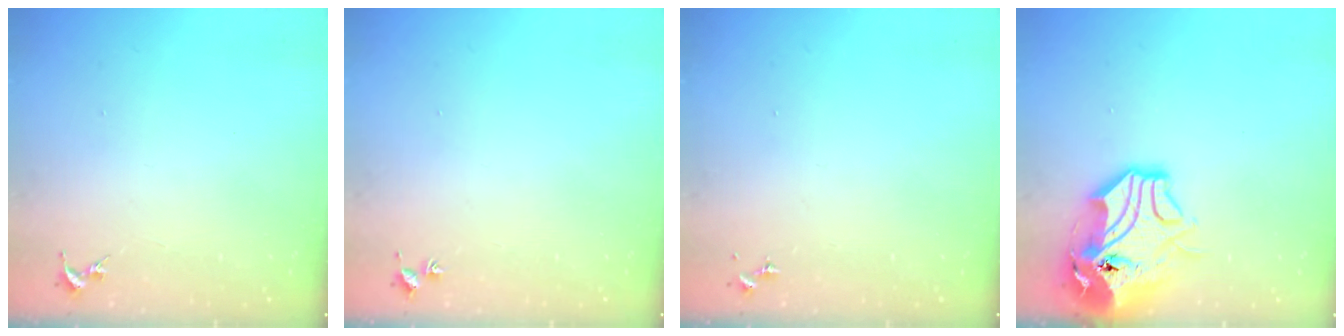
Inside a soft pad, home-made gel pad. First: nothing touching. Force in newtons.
{"total": 1.8, "press": 1.8, "slide": 0.2}
{"total": 0.0}
{"total": 17.8, "press": 17.5, "slide": 2.8}